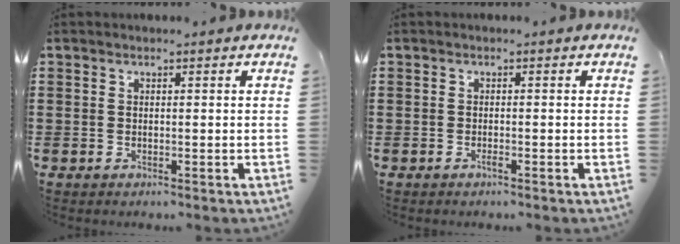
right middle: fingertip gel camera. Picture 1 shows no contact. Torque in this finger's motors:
{"motor_torque": [2.11, 0.01, 0.37, 0.14]}